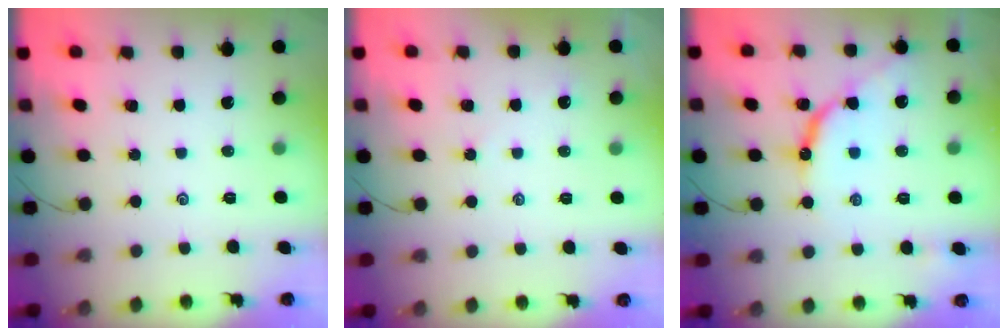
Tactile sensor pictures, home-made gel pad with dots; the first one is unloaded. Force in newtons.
{"total": 1.4, "press": 1.4, "slide": 0.4}
{"total": 11.2, "press": 11.2, "slide": 1.0}